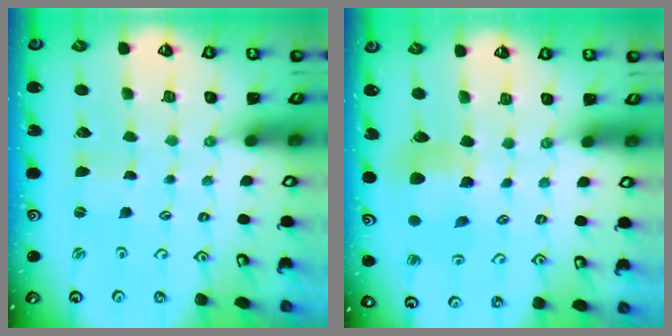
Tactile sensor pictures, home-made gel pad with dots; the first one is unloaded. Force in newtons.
{"total": 7.4, "press": 7.4, "slide": 0.8}